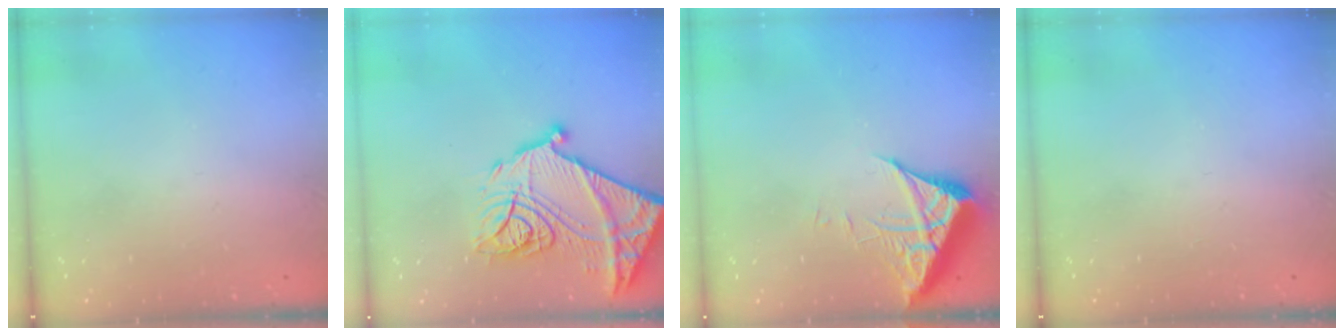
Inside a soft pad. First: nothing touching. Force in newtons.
{"total": 25.4, "press": 25.3, "slide": 2.5}
{"total": 6.1, "press": 6.1, "slide": 0.7}
{"total": 0.0}